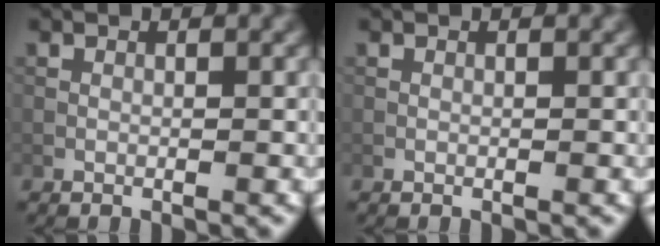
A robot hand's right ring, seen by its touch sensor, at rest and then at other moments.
{"total": 0.0}